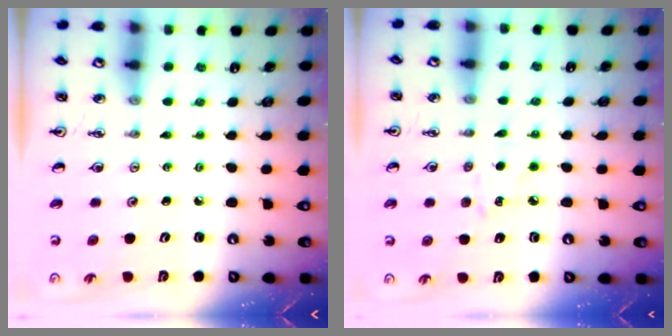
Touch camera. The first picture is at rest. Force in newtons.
{"total": 5.4, "press": 5.4, "slide": 0.7}